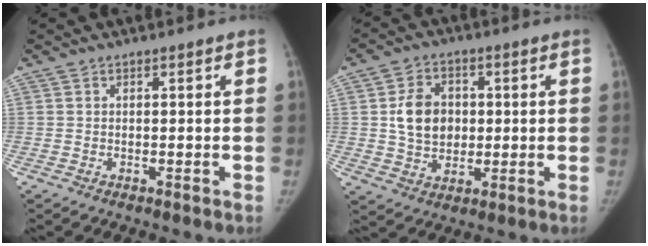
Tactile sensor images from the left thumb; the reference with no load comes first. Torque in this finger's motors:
{"motor_torque": [0.06, 0.10, 0.48, -0.47, 0.02]}